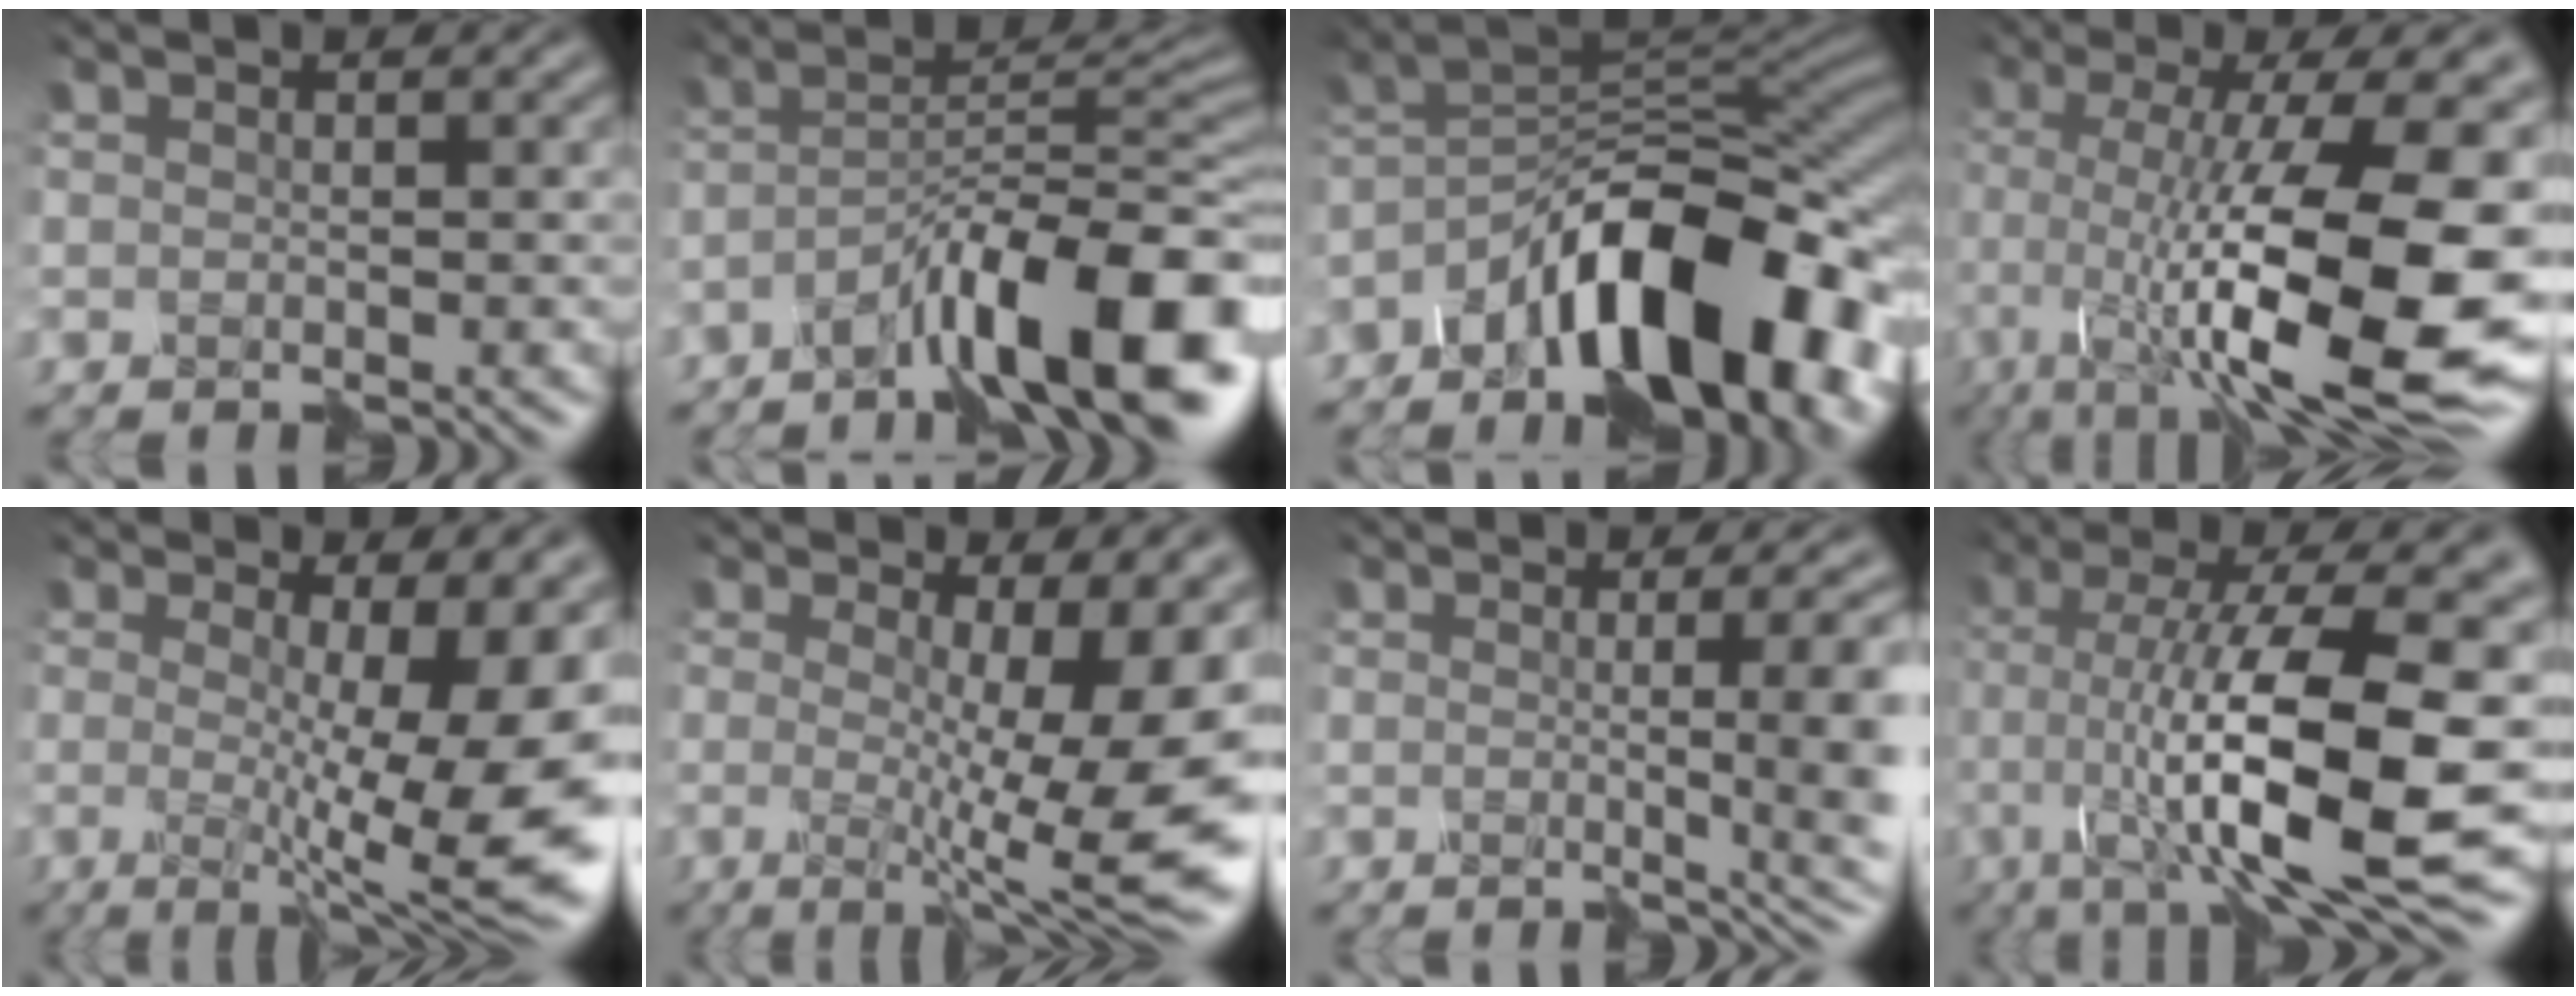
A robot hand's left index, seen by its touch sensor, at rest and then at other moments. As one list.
[{"total": 11.6, "force": [-7.4, 2.1, 8.7], "torque": [-0.121, 0.015, -0.125]}, {"total": 12.4, "force": [-7.9, 4.6, 8.4], "torque": [-0.115, 0.009, -0.137]}, {"total": 15.2, "force": [-3.1, 4.3, 14.3], "torque": [-0.218, 0.000, -0.045]}, {"total": 11.2, "force": [-0.4, 2.8, 10.8], "torque": [-0.140, -0.012, -0.007]}, {"total": 11.1, "force": [-0.3, 2.7, 10.8], "torque": [-0.138, -0.011, -0.005]}, {"total": 7.3, "force": [-0.4, 2.3, 7.0], "torque": [-0.059, -0.002, -0.002]}, {"total": 13.3, "force": [-2.8, 2.9, 12.7], "torque": [-0.205, 0.008, -0.038]}]